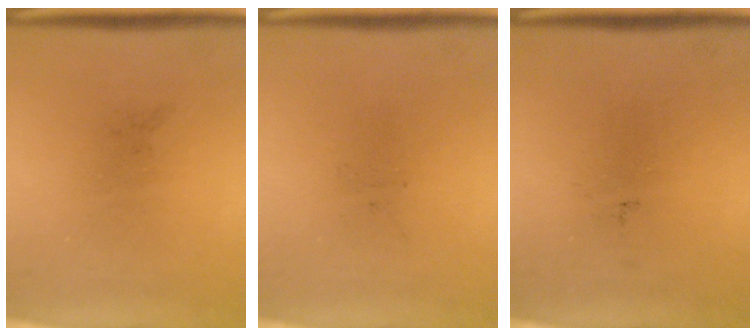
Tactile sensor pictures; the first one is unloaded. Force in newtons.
{"total": 0.0}
{"total": 0.0}